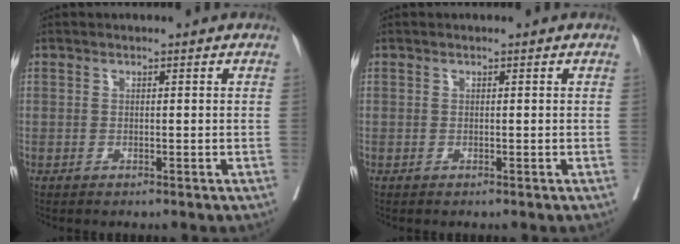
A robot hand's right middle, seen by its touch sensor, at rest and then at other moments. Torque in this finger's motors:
{"motor_torque": [0.04, 0.11, 0.05, 0.00]}